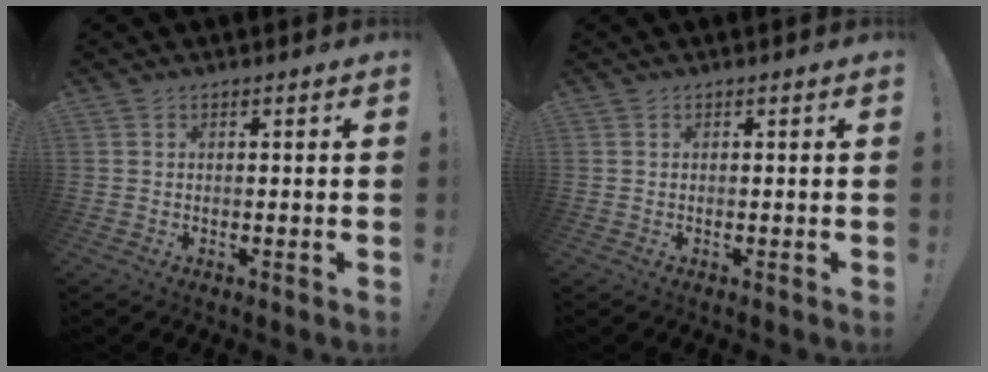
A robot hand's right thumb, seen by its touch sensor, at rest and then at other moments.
{"total": 0.0}